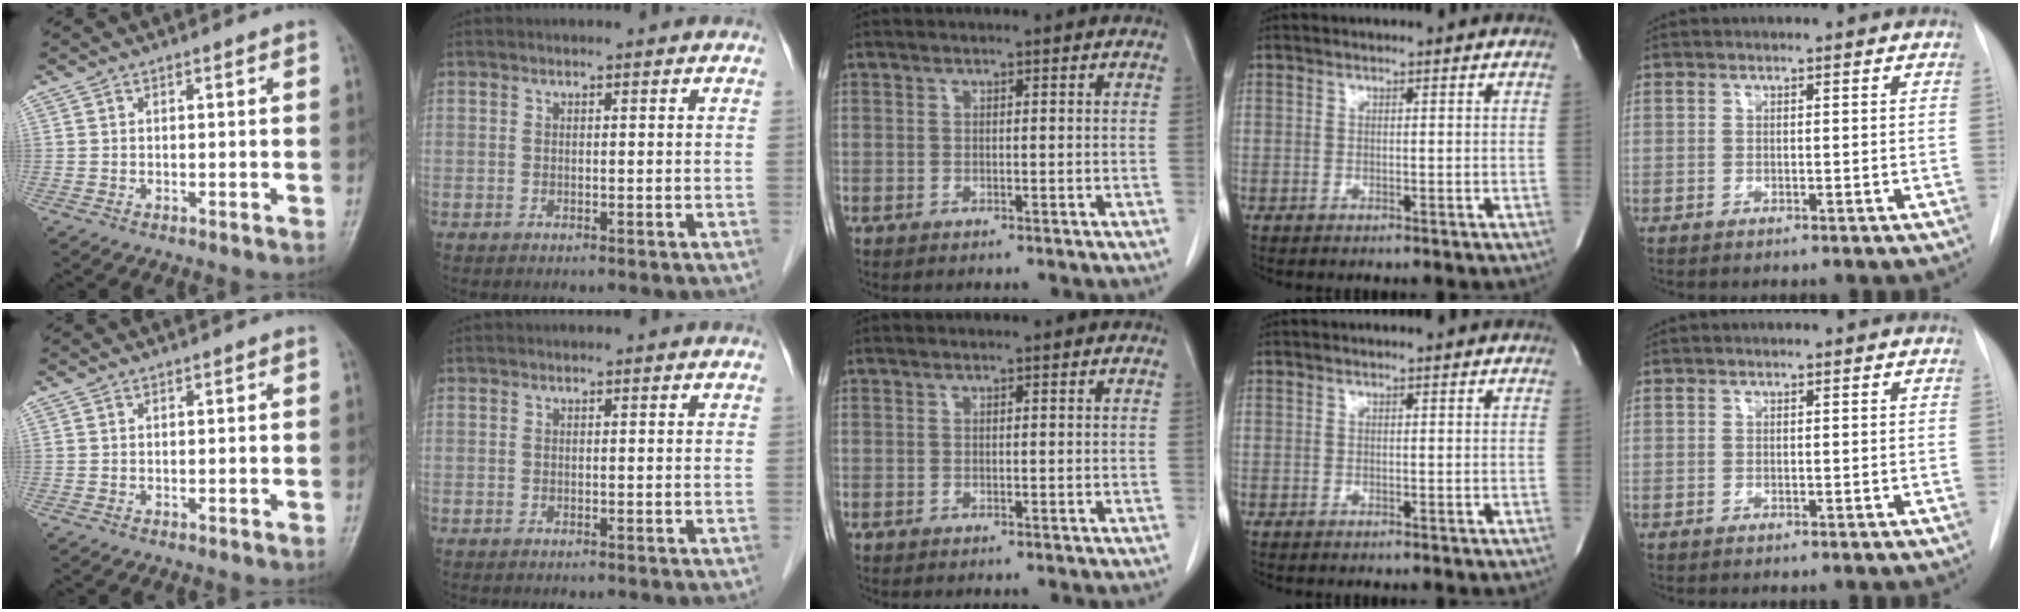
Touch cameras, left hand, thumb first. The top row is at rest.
{}